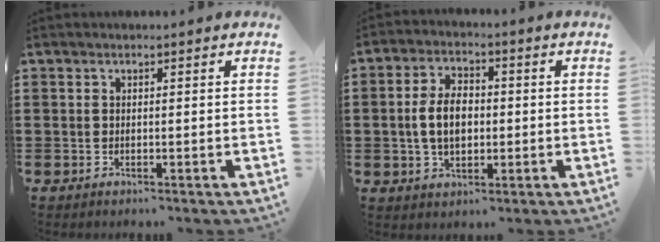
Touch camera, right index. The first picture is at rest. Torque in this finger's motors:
{"motor_torque": [2.14, 0.00, 0.48, 0.11]}